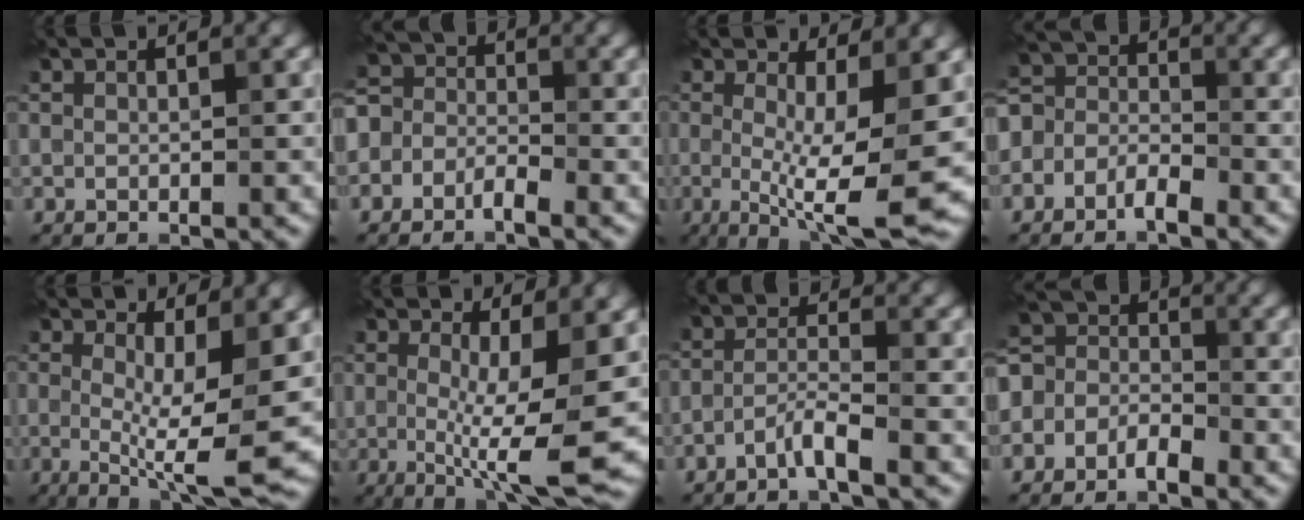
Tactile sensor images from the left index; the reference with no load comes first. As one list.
[{"total": 3.1, "force": [-1.7, 2.1, 1.5], "torque": [-0.023, 0.007, -0.049]}, {"total": 8.9, "force": [-0.8, 2.0, 8.6], "torque": [-0.129, -0.019, -0.011]}, {"total": 3.6, "force": [-1.9, 2.4, 1.9], "torque": [-0.032, 0.004, -0.051]}, {"total": 7.4, "force": [0.1, 1.8, 7.2], "torque": [-0.105, -0.016, 0.004]}, {"total": 7.5, "force": [-0.1, 1.7, 7.3], "torque": [-0.115, -0.020, 0.002]}, {"total": 2.2, "force": [-1.6, 0.2, 1.5], "torque": [-0.032, 0.006, -0.038]}, {"total": 3.9, "force": [-1.8, 2.8, 1.9], "torque": [-0.034, 0.002, -0.052]}]